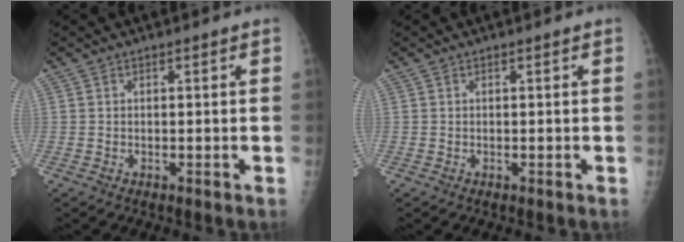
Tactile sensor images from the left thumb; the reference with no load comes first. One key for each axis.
{"total": 0.0}